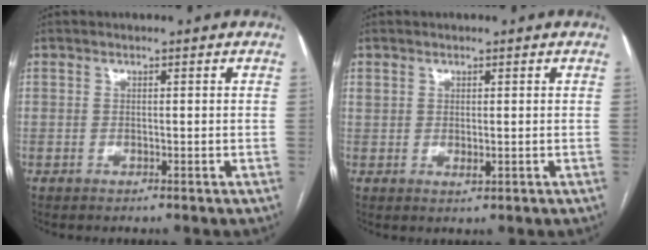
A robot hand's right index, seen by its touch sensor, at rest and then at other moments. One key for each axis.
{"total": 1.6, "fx": 0.3, "fy": 0.9, "fz": 1.3, "tx": -0.028, "ty": -0.003, "tz": 0.012}